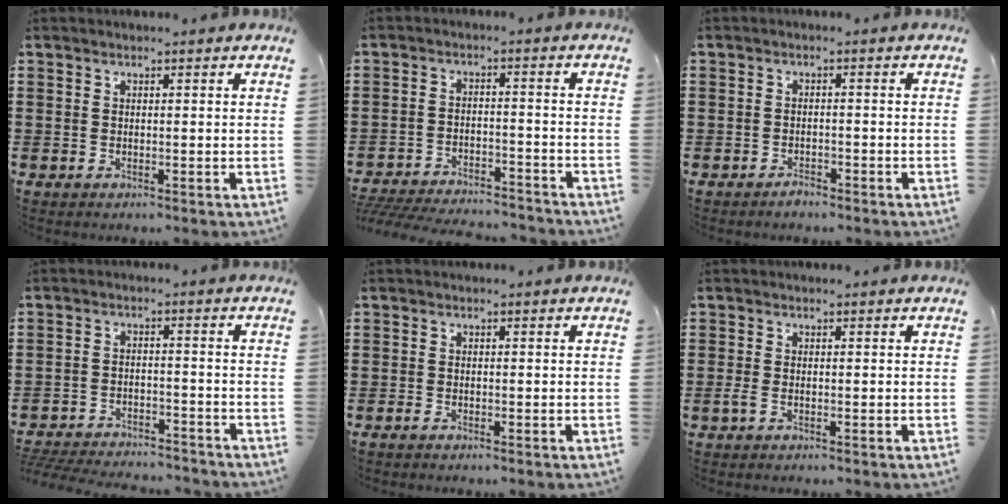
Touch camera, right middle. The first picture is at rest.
{"total": 5.2, "force": [-5.1, 0.4, 0.8], "torque": [-0.026, 0.001, -0.107]}
{"total": 1.4, "force": [-1.3, 0.5, 0.3], "torque": [-0.009, 0.001, -0.028]}
{"total": 4.7, "force": [-4.6, 0.4, 0.5], "torque": [-0.022, 0.001, -0.099]}
{"total": 0.6, "force": [-0.5, 0.1, 0.3], "torque": [-0.009, -0.004, -0.009]}
{"total": 0.8, "force": [-0.3, 0.3, 0.8], "torque": [-0.015, -0.002, -0.005]}